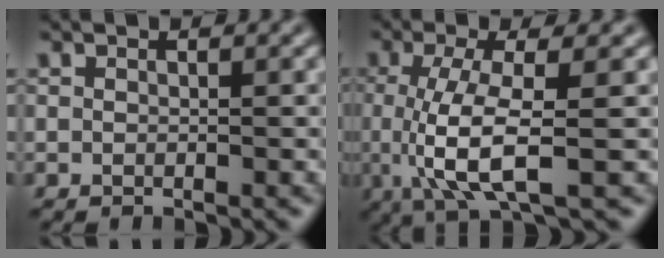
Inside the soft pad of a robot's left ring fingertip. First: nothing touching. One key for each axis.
{"total": 6.2, "fx": -0.6, "fy": 1.6, "fz": 6.0, "tx": -0.121, "ty": -0.013, "tz": -0.008}